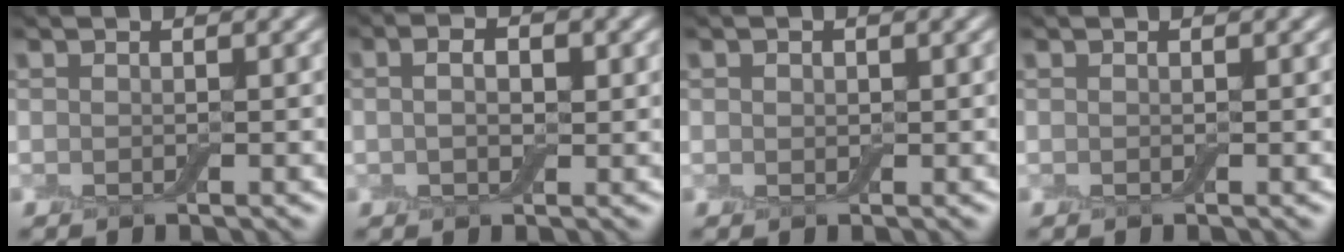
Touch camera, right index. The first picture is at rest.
{"total": 3.7, "force": [1.2, 2.2, 2.7], "torque": [-0.034, 0.011, 0.003]}
{"total": 0.6, "force": [0.2, 0.5, 0.2], "torque": [-0.002, -0.001, 0.004]}
{"total": 0.0}